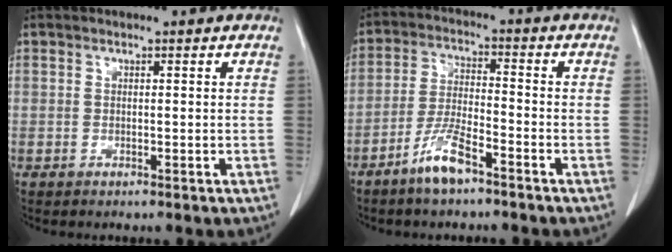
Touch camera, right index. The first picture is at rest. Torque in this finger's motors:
{"motor_torque": [0.60, -0.52, 0.17, 0.07]}